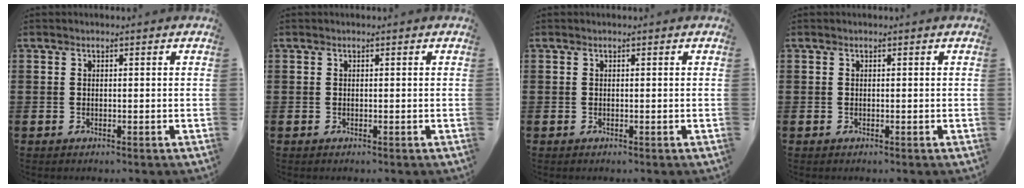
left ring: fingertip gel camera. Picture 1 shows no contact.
{"total": 0.0}
{"total": 0.0}
{"total": 0.0}